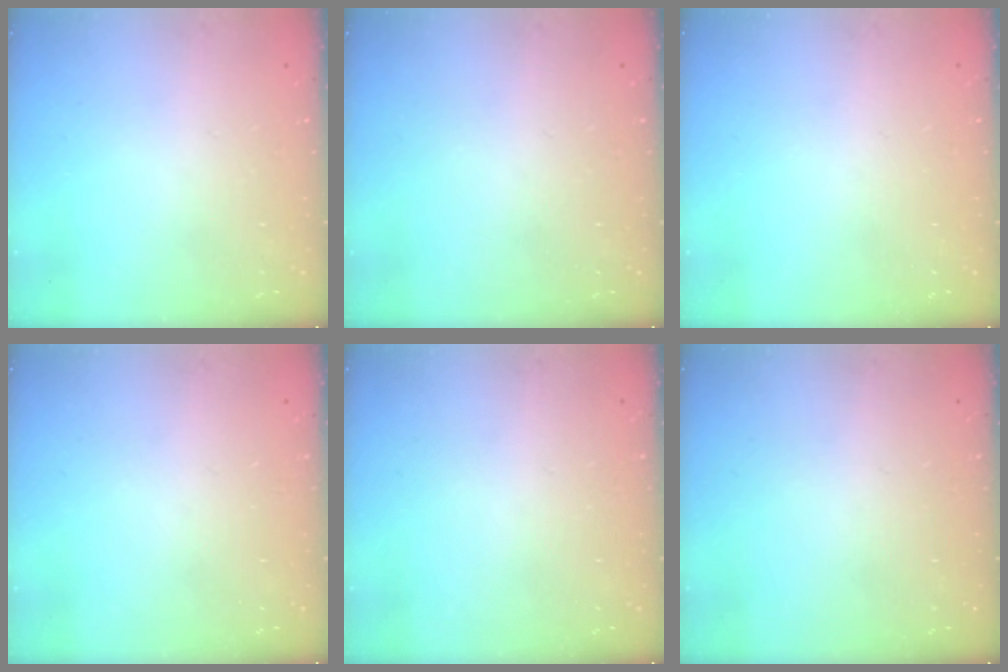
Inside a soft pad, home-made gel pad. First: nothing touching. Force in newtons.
{"total": 0.0}
{"total": 0.0}
{"total": 0.0}
{"total": 0.0}
{"total": 0.0}